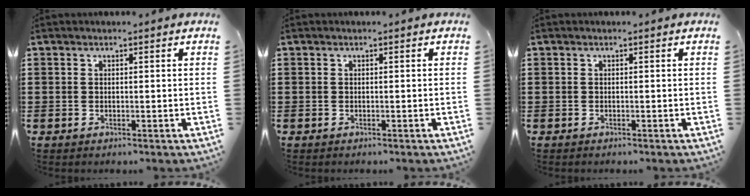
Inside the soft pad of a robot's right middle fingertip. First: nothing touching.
{"total": 0.0}
{"total": 0.0}